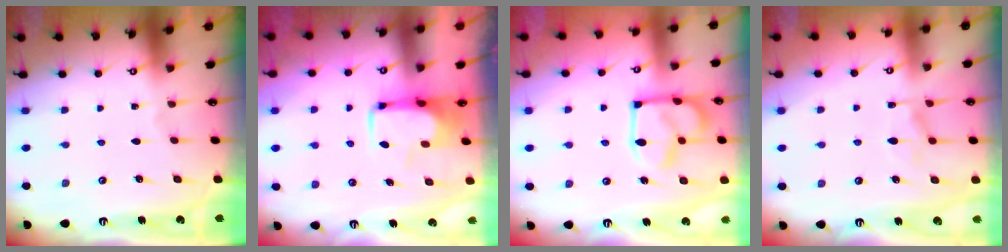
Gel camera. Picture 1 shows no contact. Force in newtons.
{"total": 2.2, "press": 2.1, "slide": 0.7}
{"total": 7.2, "press": 7.2, "slide": 0.1}
{"total": 1.6, "press": 0.4, "slide": 1.6}